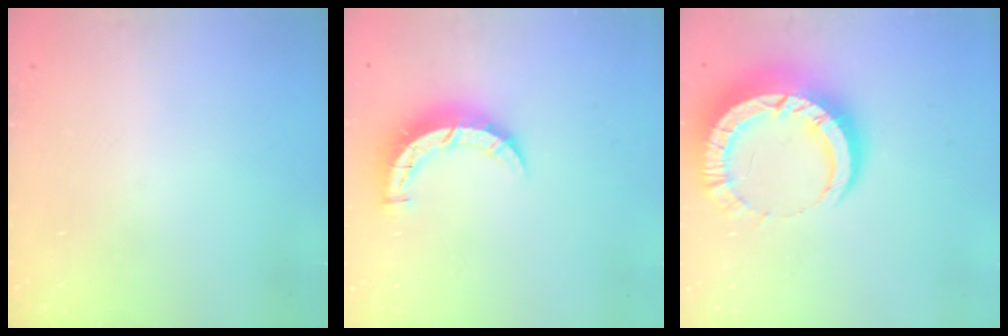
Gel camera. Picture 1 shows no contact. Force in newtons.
{"total": 7.5, "press": 7.5, "slide": 0.5}
{"total": 12.7, "press": 12.6, "slide": 1.3}